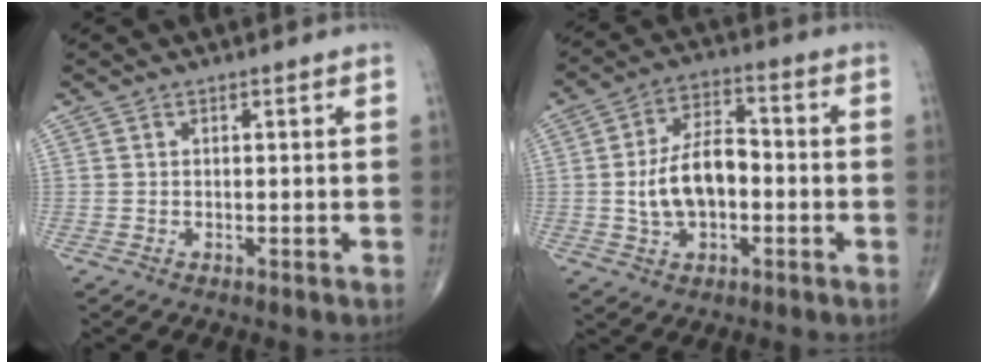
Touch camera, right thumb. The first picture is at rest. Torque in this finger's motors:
{"motor_torque": [0.85, 0.81, 1.11, -0.11, 0.09]}